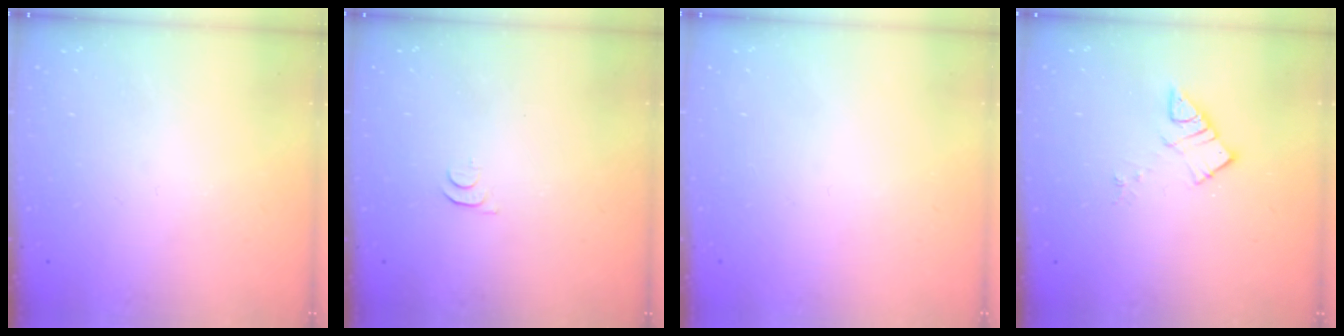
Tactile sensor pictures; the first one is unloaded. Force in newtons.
{"total": 3.3, "press": 3.2, "slide": 0.4}
{"total": 1.5, "press": 1.5, "slide": 0.1}
{"total": 5.8, "press": 5.8, "slide": 0.0}